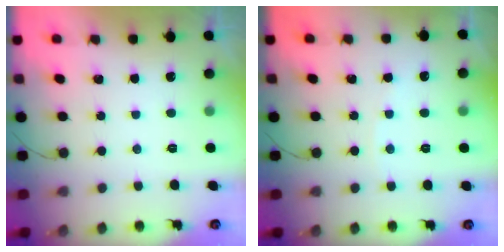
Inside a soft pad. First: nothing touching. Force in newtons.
{"total": 1.5, "press": 1.4, "slide": 0.3}